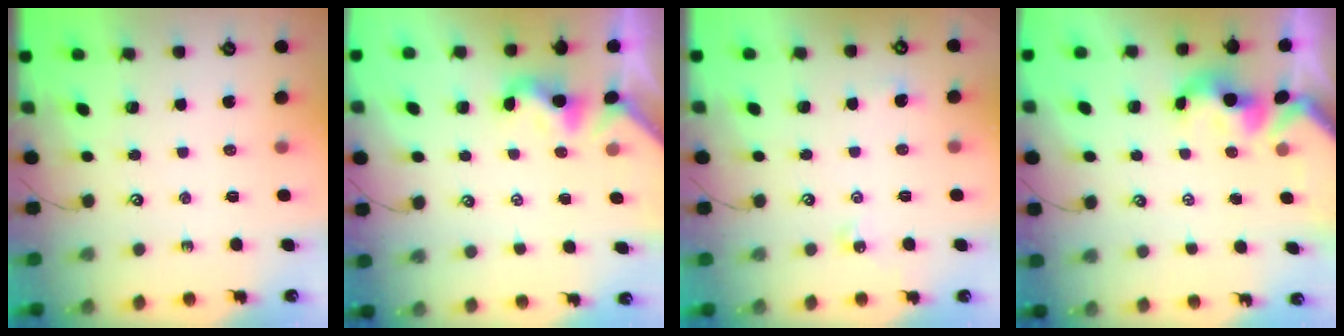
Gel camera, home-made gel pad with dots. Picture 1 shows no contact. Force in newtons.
{"total": 2.0, "press": 2.0, "slide": 0.5}
{"total": 2.6, "press": 2.6, "slide": 0.5}
{"total": 1.5, "press": 1.3, "slide": 0.7}